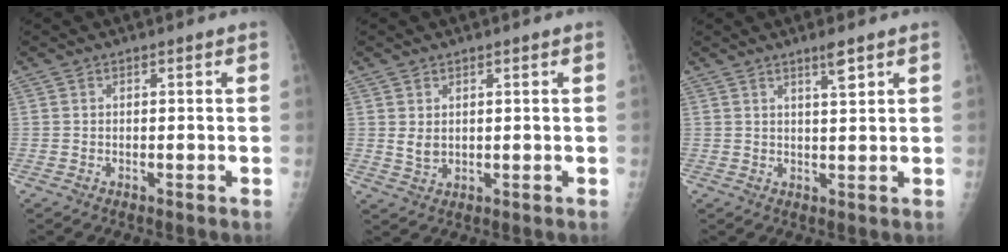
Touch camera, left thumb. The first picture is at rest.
{"total": 2.6, "force": [0.9, 2.0, 1.4], "torque": [-0.014, -0.010, 0.023]}
{"total": 3.2, "force": [2.2, 0.3, 2.3], "torque": [-0.036, -0.016, 0.037]}